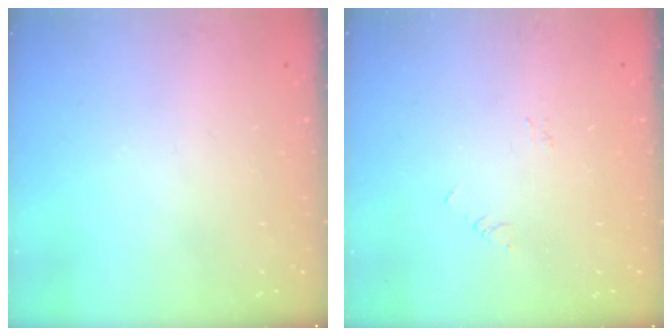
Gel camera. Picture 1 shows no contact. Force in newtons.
{"total": 2.9, "press": 2.9, "slide": 0.3}